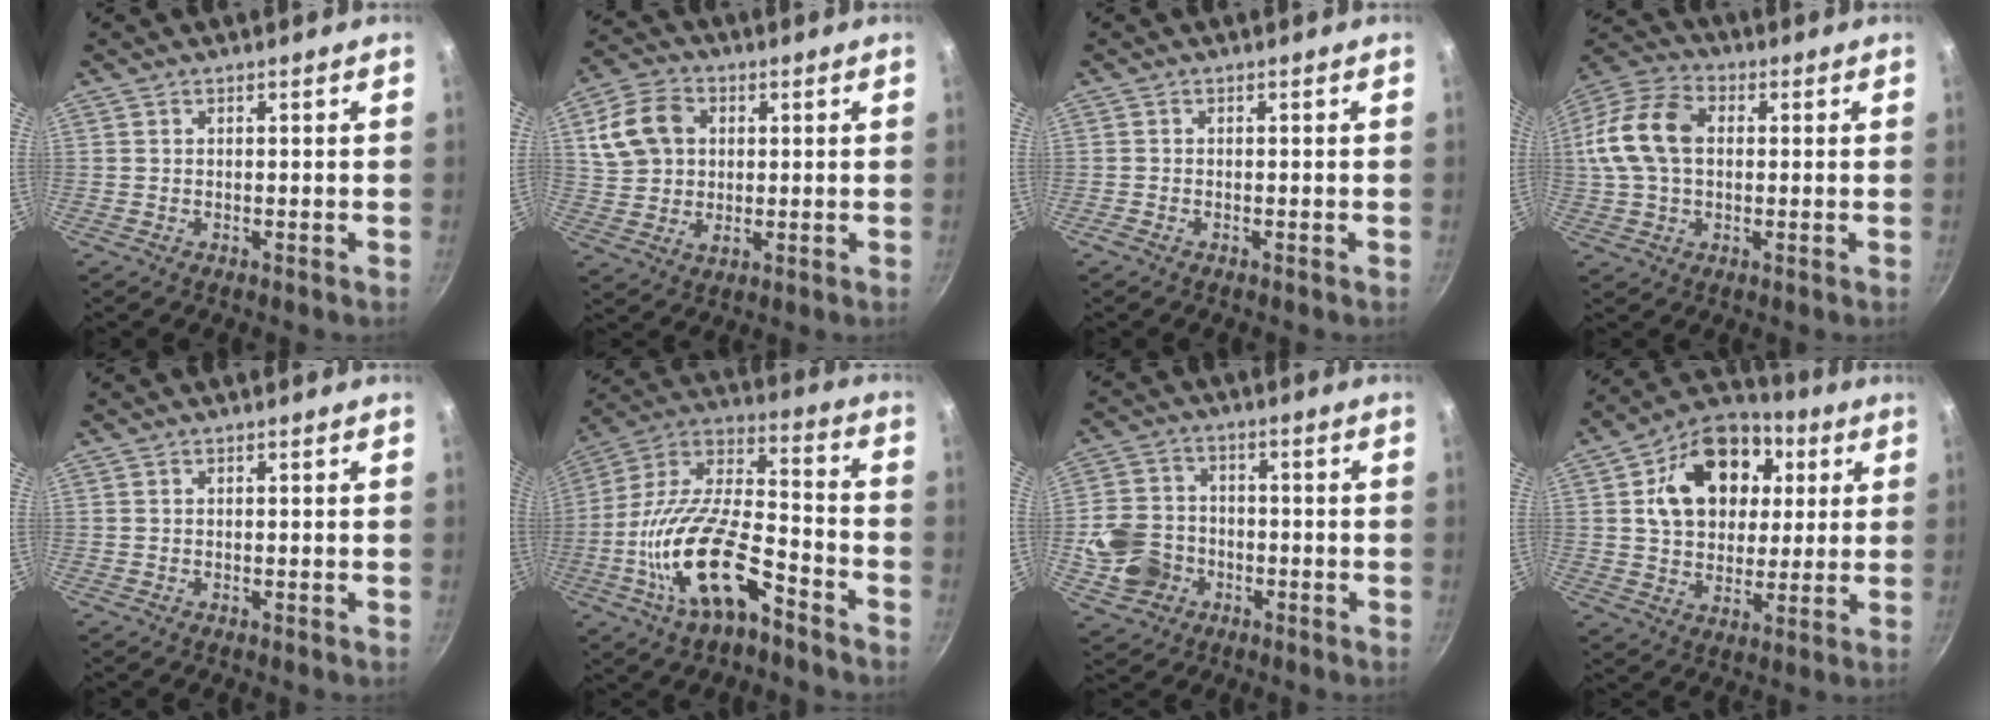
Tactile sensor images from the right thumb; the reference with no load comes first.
{"total": 11.5, "force": [3.0, 8.9, 6.6], "torque": [-0.112, 0.004, 0.050]}
{"total": 0.7, "force": [-0.6, 0.2, 0.3], "torque": [-0.016, 0.004, -0.015]}
{"total": 14.4, "force": [1.5, 9.8, 10.5], "torque": [-0.194, 0.028, 0.014]}
{"total": 0.0}
{"total": 21.0, "force": [-9.5, 8.9, 16.5], "torque": [-0.290, 0.056, -0.188]}
{"total": 10.6, "force": [-2.8, 8.9, 5.1], "torque": [-0.083, 0.024, -0.054]}
{"total": 19.5, "force": [5.1, 14.4, 12.2], "torque": [-0.174, 0.012, 0.076]}